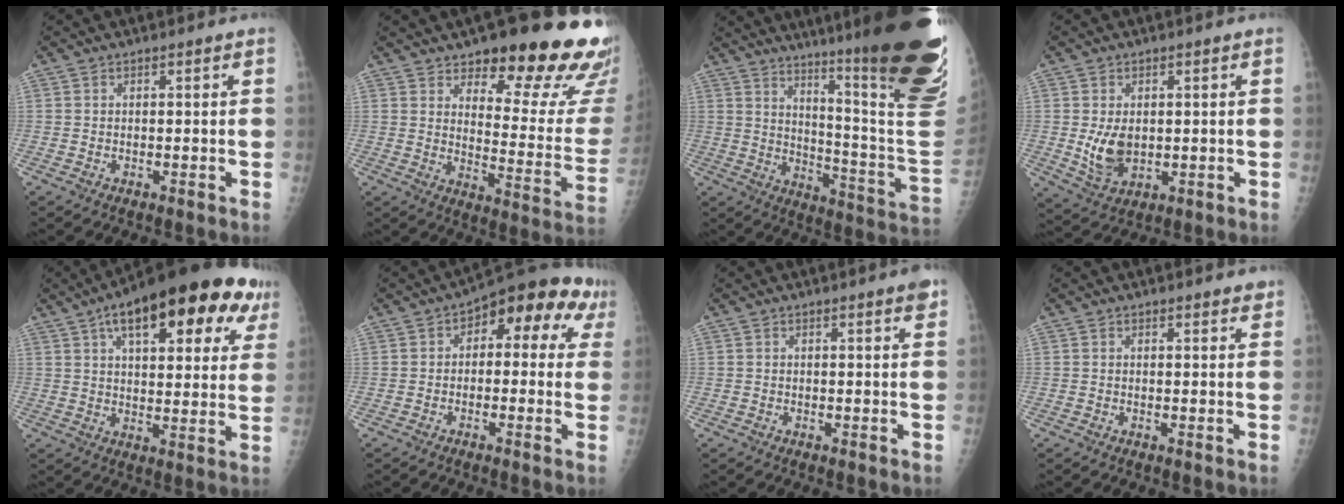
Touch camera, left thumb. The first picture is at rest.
{"total": 24.2, "force": [16.8, 7.8, 15.6], "torque": [-0.153, -0.100, 0.214]}
{"total": 32.5, "force": [20.5, 3.7, 25.0], "torque": [-0.251, -0.117, 0.283]}
{"total": 6.4, "force": [0.0, 4.4, 4.6], "torque": [-0.069, -0.013, 0.016]}
{"total": 24.4, "force": [12.2, 9.6, 18.8], "torque": [-0.244, 0.002, 0.168]}
{"total": 11.9, "force": [3.8, 6.5, 9.2], "torque": [-0.063, 0.029, 0.036]}
{"total": 1.9, "force": [1.2, 0.1, 1.5], "torque": [-0.020, -0.005, 0.014]}
{"total": 2.1, "force": [1.8, 0.6, 0.9], "torque": [0.002, -0.004, 0.021]}